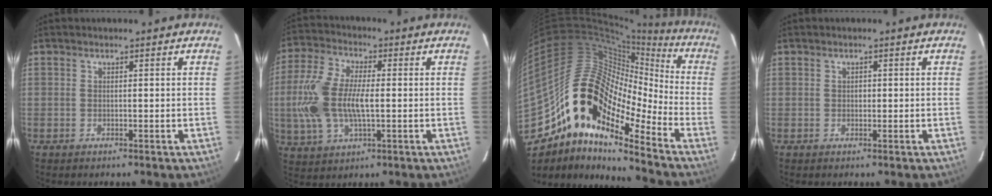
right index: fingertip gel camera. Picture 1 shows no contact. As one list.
[{"total": 13.6, "force": [-0.7, 6.4, 12.0], "torque": [-0.265, 0.006, -0.013]}, {"total": 17.5, "force": [-10.8, 7.5, 11.6], "torque": [-0.174, 0.006, -0.218]}, {"total": 0.7, "force": [0.0, 0.7, 0.3], "torque": [-0.001, 0.002, 0.002]}]